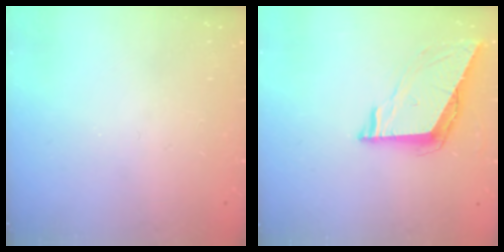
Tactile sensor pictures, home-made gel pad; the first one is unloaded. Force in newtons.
{"total": 7.5, "press": 7.5, "slide": 0.5}